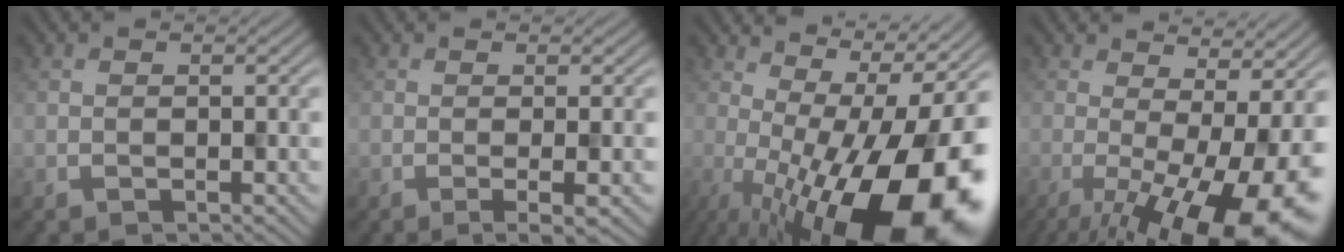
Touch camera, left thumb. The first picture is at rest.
{"total": 3.7, "force": [-1.2, 0.6, 3.4], "torque": [-0.045, 0.006, -0.018]}
{"total": 19.4, "force": [-4.4, 7.6, 17.3], "torque": [-0.236, -0.009, -0.066]}
{"total": 14.2, "force": [-4.6, 4.5, 12.7], "torque": [-0.179, -0.019, -0.054]}